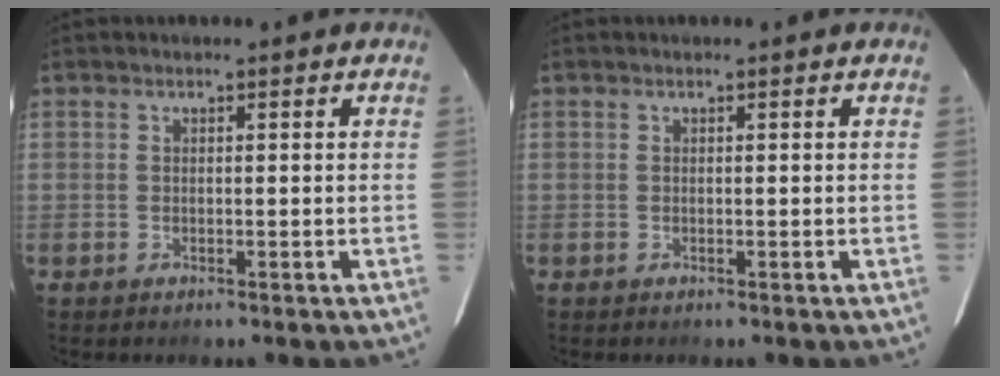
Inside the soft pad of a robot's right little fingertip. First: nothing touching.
{"total": 0.0}